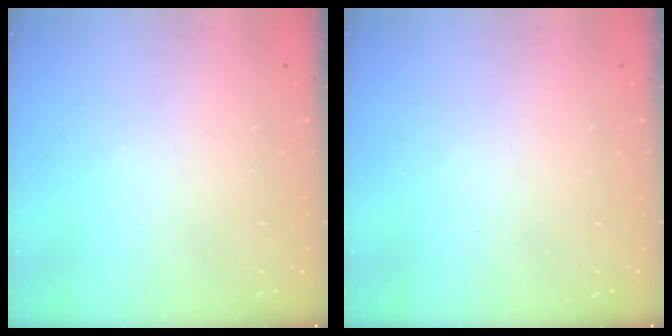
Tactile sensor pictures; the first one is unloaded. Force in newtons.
{"total": 0.0}